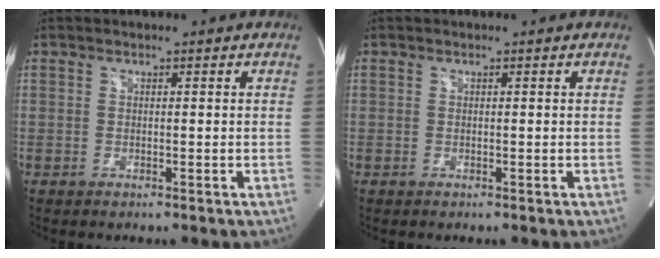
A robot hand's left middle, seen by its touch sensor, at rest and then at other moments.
{"total": 0.0}